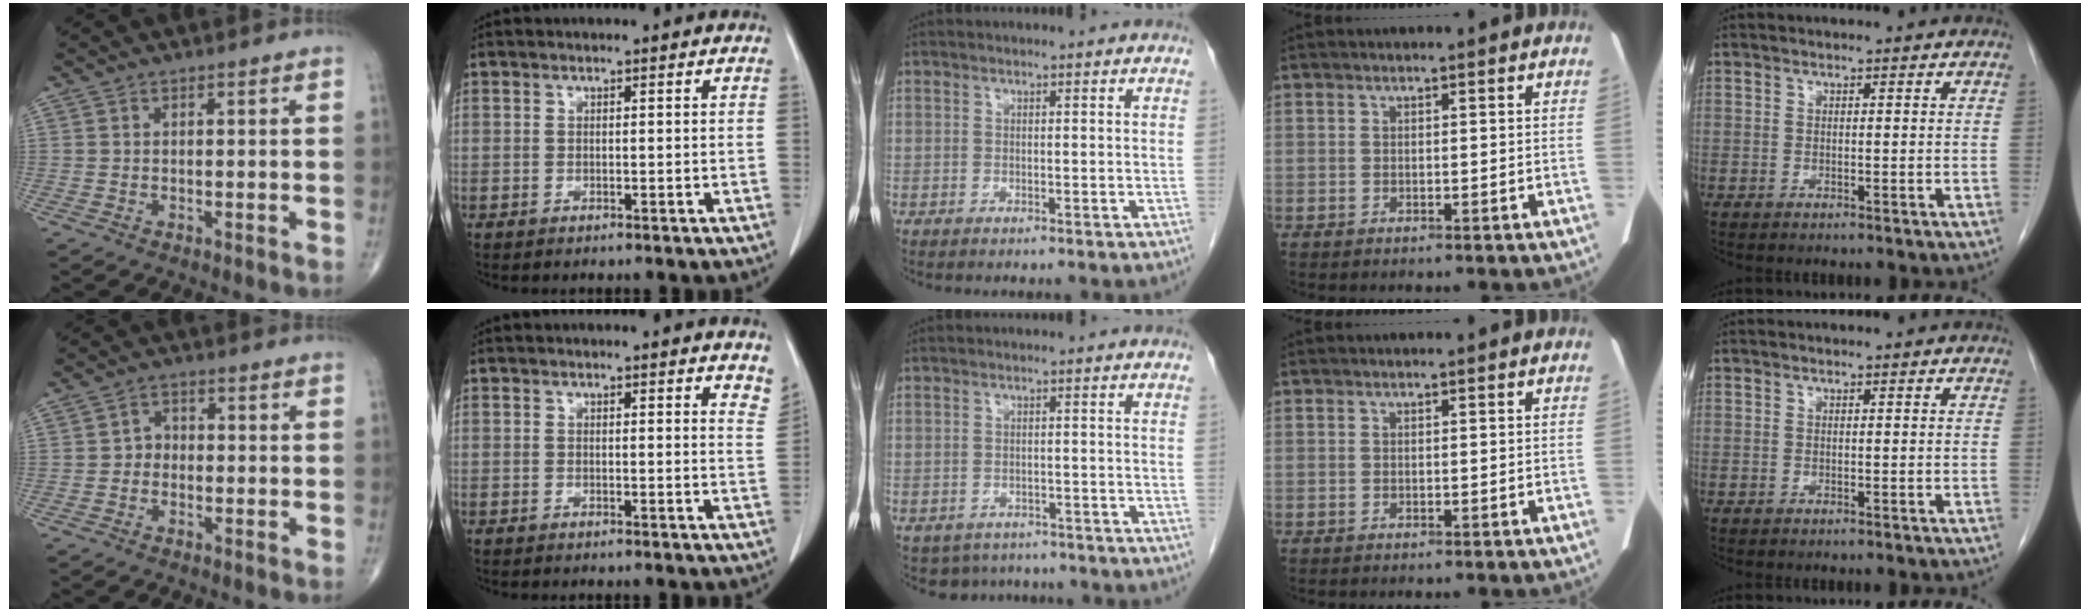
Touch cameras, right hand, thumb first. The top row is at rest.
{"thumb": {"total": 2.7, "force": [-0.7, 2.2, 1.3], "torque": [-0.004, 0.013, -0.022]}, "index": {"total": 5.5, "force": [5.0, 1.3, 2.0], "torque": [-0.008, -0.018, 0.035]}, "middle": {"total": 5.5, "force": [-4.7, 2.9, 0.4], "torque": [0.002, 0.005, -0.056]}}